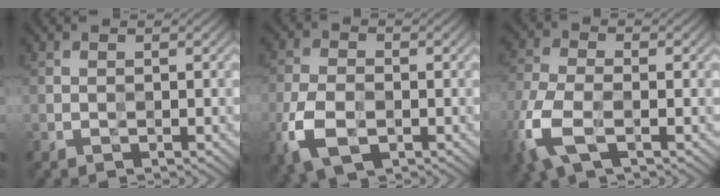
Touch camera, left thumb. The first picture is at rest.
{"total": 7.8, "force": [-3.1, 4.5, 5.6], "torque": [-0.141, -0.016, -0.066]}
{"total": 8.2, "force": [-3.6, 3.9, 6.3], "torque": [-0.172, -0.015, -0.082]}